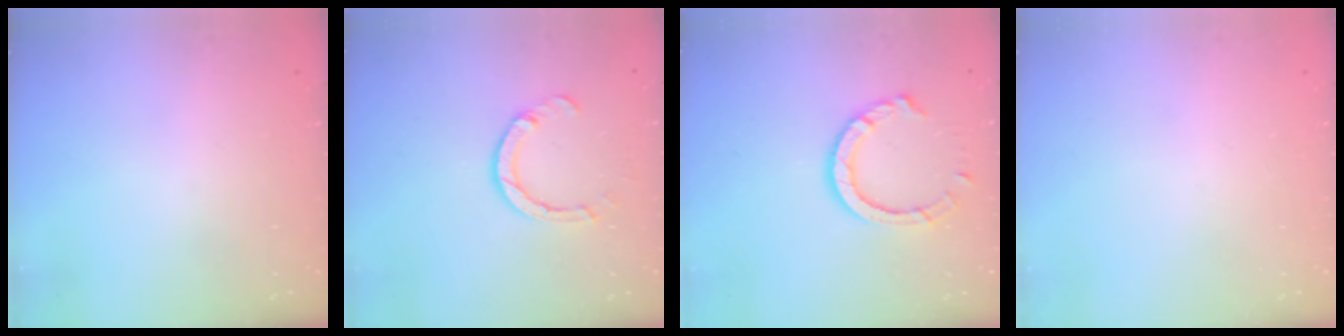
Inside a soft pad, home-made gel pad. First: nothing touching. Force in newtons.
{"total": 4.2, "press": 4.2, "slide": 0.1}
{"total": 8.8, "press": 8.7, "slide": 1.0}
{"total": 0.0}